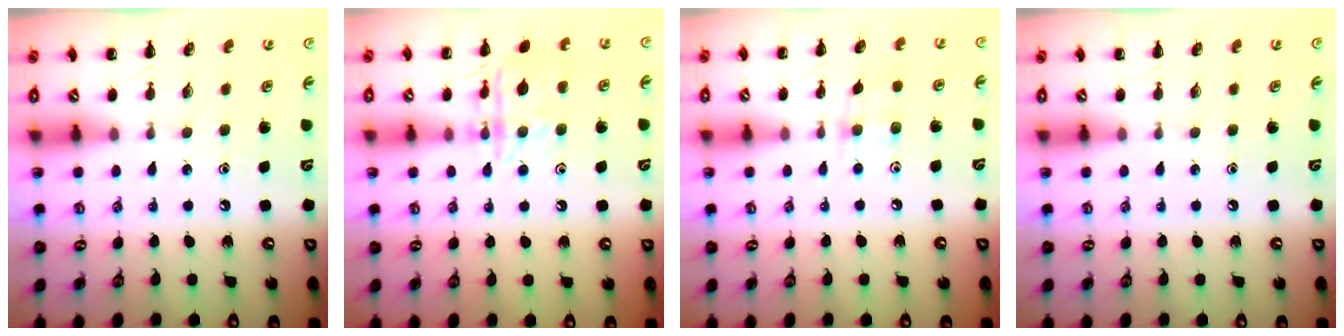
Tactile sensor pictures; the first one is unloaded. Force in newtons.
{"total": 13.0, "press": 13.0, "slide": 0.7}
{"total": 5.6, "press": 5.5, "slide": 1.1}
{"total": 0.0}